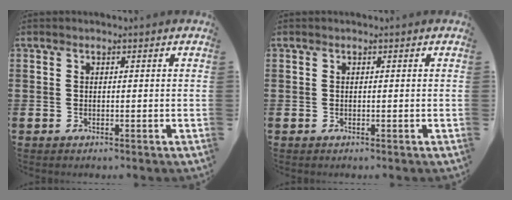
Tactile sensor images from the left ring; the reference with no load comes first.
{"total": 0.0}